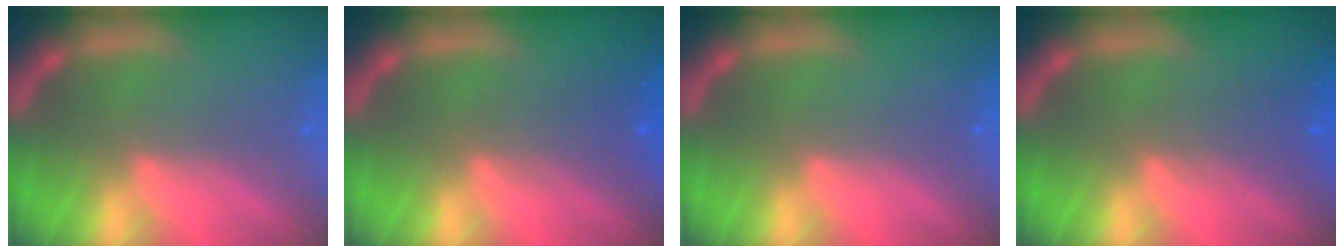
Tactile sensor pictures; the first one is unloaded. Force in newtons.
{"total": 2.5}
{"total": 0.0}
{"total": 2.5}